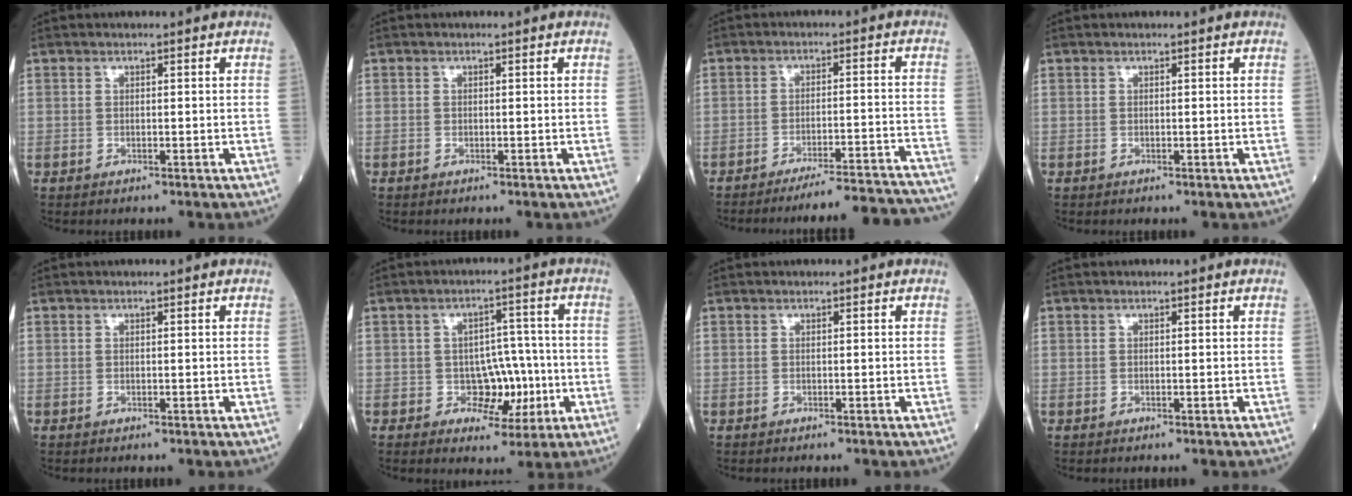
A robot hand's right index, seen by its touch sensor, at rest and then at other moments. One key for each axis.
{"total": 0.0}
{"total": 18.9, "fx": -18.3, "fy": -0.8, "fz": 4.8, "tx": -0.025, "ty": -0.008, "tz": -0.233}
{"total": 0.0}
{"total": 0.0}
{"total": 6.6, "fx": -1.5, "fy": 4.5, "fz": 4.6, "tx": -0.053, "ty": 0.015, "tz": -0.014}
{"total": 0.0}
{"total": 0.0}